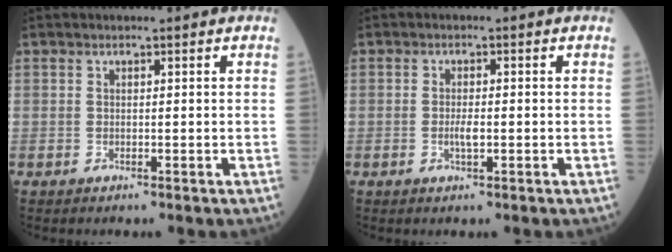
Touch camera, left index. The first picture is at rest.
{"total": 1.8, "force": [-0.6, 0.4, 1.7], "torque": [-0.034, -0.003, -0.010]}